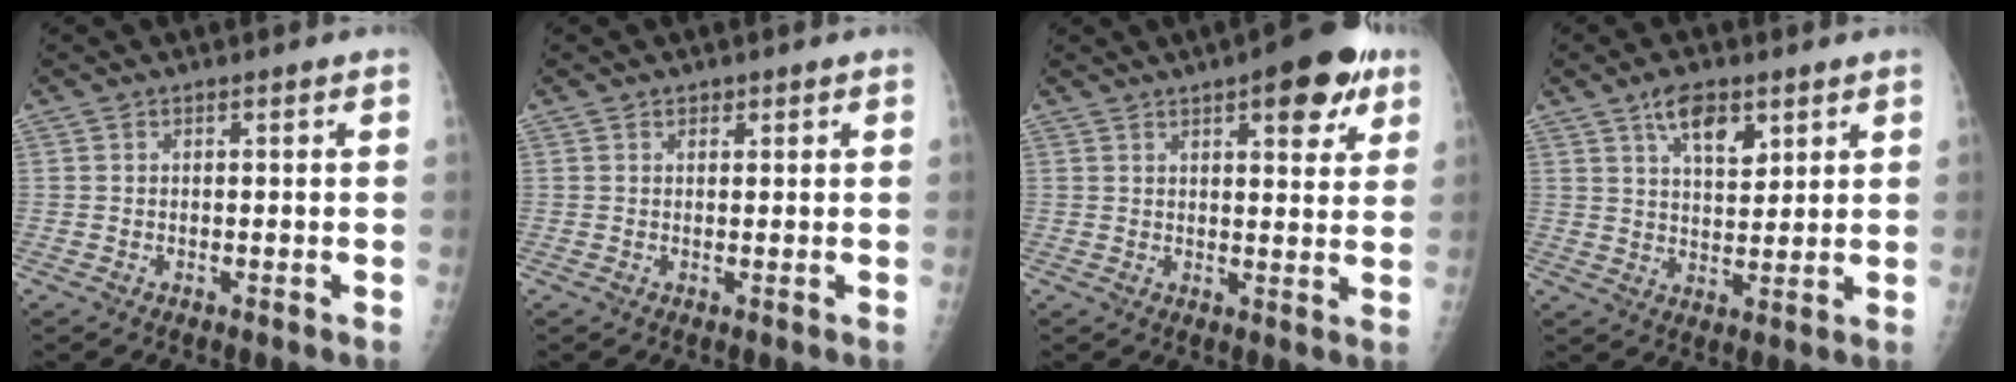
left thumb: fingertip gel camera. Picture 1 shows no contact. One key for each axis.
{"total": 0.8, "fx": 0.5, "fy": 0.6, "fz": 0.2, "tx": 0.008, "ty": -0.003, "tz": 0.005}
{"total": 11.2, "fx": 5.8, "fy": 4.1, "fz": 8.6, "tx": -0.077, "ty": -0.018, "tz": 0.068}
{"total": 7.5, "fx": 4.2, "fy": 3.6, "fz": 5.1, "tx": -0.064, "ty": -0.024, "tz": 0.071}